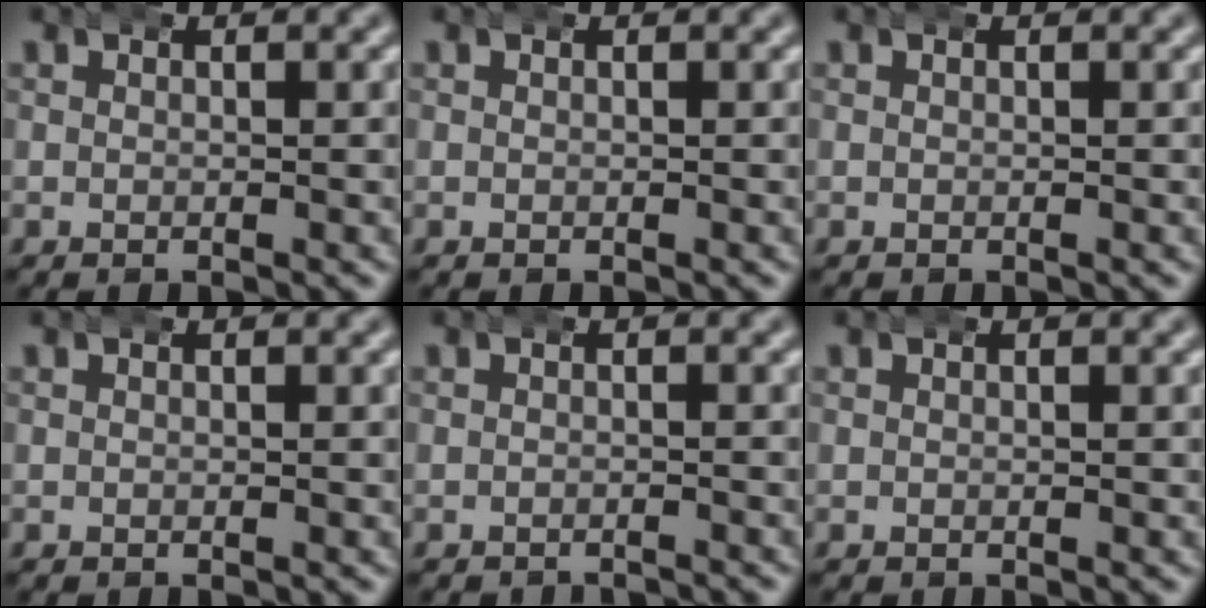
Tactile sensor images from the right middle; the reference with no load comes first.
{"total": 0.0}
{"total": 0.0}
{"total": 0.0}
{"total": 1.6, "force": [-1.5, 0.0, -0.1], "torque": [0.001, -0.006, -0.022]}
{"total": 0.0}